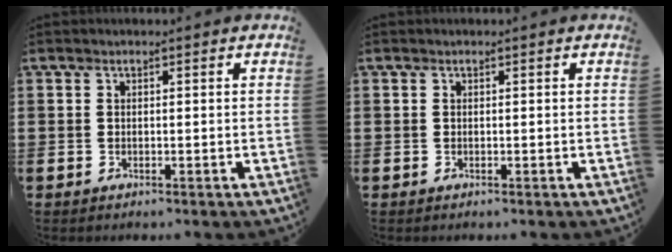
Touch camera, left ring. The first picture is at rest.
{"total": 0.0}